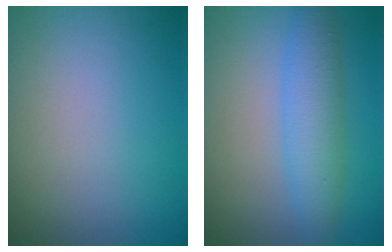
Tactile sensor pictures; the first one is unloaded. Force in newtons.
{"total": 4.2, "press": 4.2, "slide": 0.2}